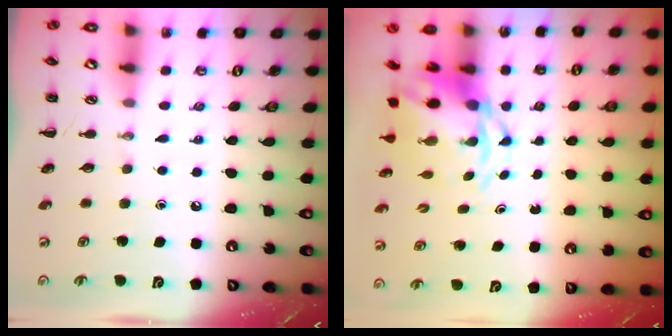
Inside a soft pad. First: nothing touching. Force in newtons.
{"total": 5.2, "press": 5.0, "slide": 1.7}